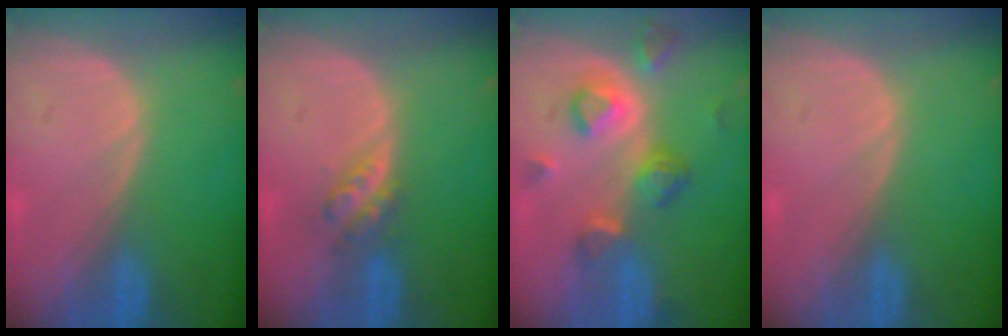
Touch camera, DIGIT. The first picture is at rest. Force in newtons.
{"total": 3.7, "press": 3.1, "slide": 1.9}
{"total": 8.1, "press": 7.2, "slide": 3.7}
{"total": 0.0}